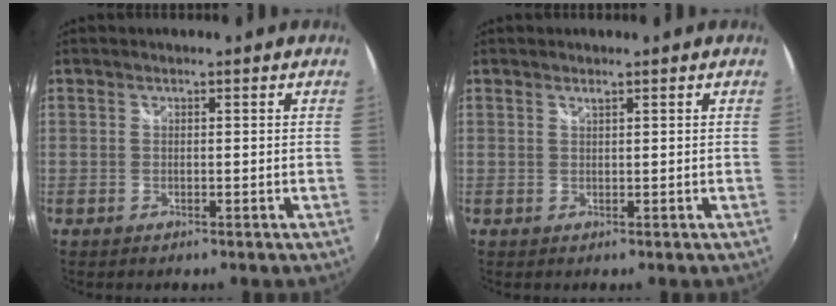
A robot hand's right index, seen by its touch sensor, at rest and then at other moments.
{"total": 0.6, "force": [0.5, -0.1, 0.3], "torque": [-0.003, 0.002, 0.008]}